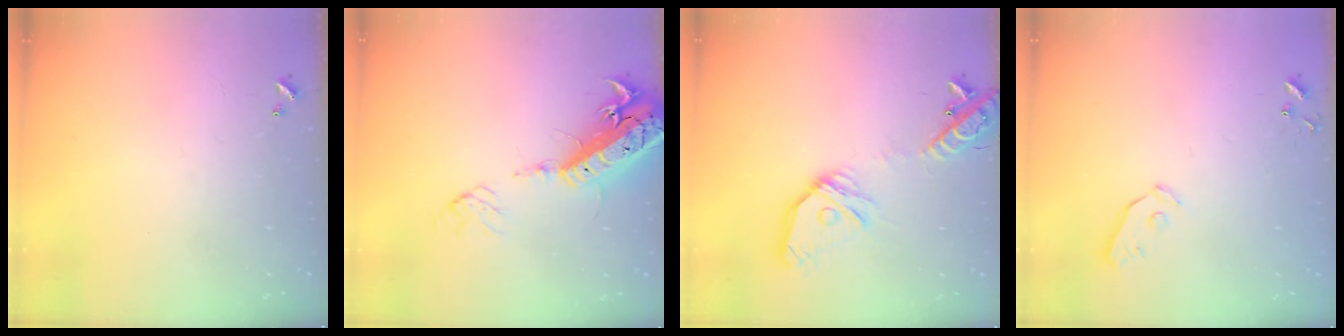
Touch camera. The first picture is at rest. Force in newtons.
{"total": 19.9, "press": 19.4, "slide": 4.6}
{"total": 17.8, "press": 17.5, "slide": 3.3}
{"total": 4.1, "press": 4.0, "slide": 0.8}